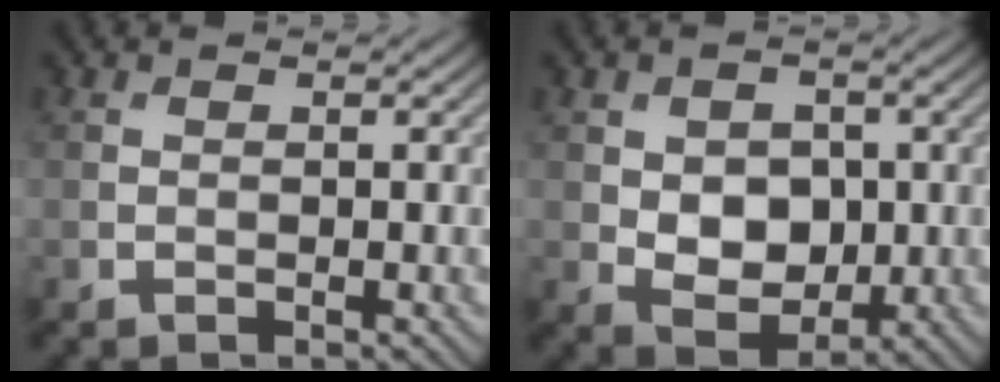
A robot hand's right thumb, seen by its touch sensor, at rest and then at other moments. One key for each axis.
{"total": 5.8, "fx": 0.0, "fy": 4.4, "fz": 3.8, "tx": -0.078, "ty": -0.009, "tz": 0.000}